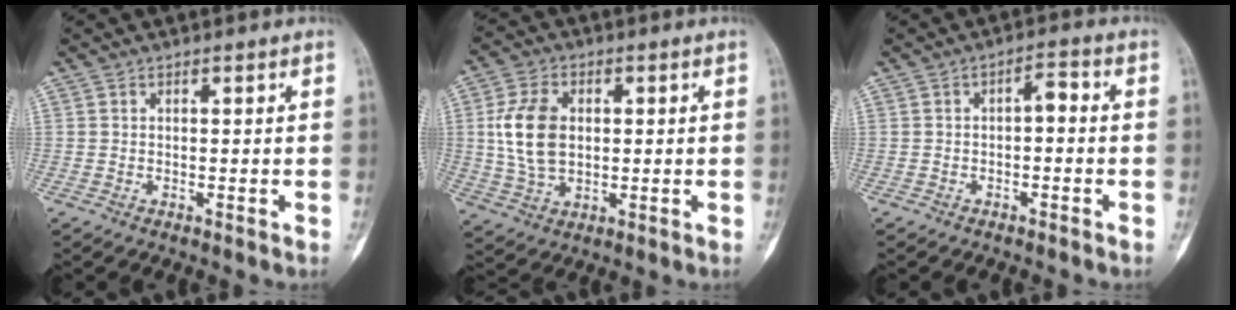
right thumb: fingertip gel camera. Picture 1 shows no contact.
{"total": 10.5, "force": [1.1, 7.1, 7.7], "torque": [-0.145, 0.002, 0.027]}
{"total": 3.1, "force": [-0.5, 1.5, 2.7], "torque": [-0.033, 0.021, -0.016]}